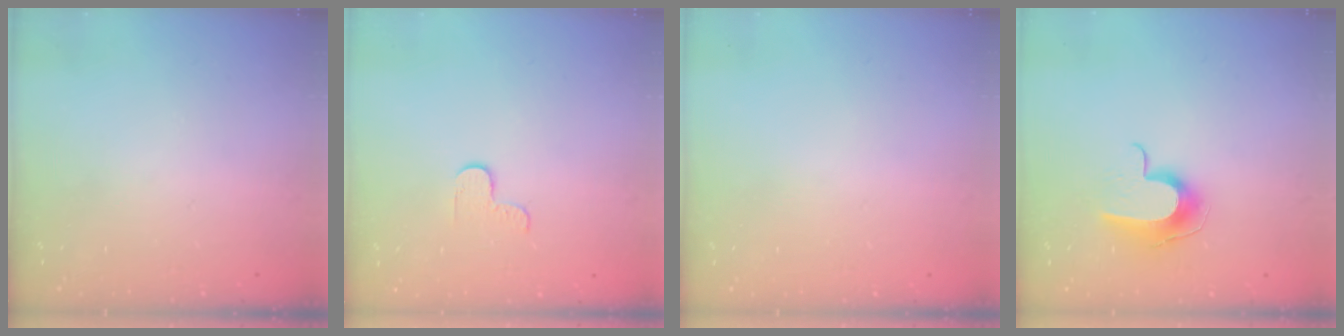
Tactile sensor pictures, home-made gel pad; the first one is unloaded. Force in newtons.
{"total": 2.7, "press": 2.6, "slide": 0.4}
{"total": 0.8, "press": 0.8, "slide": 0.1}
{"total": 9.9, "press": 9.9, "slide": 0.1}